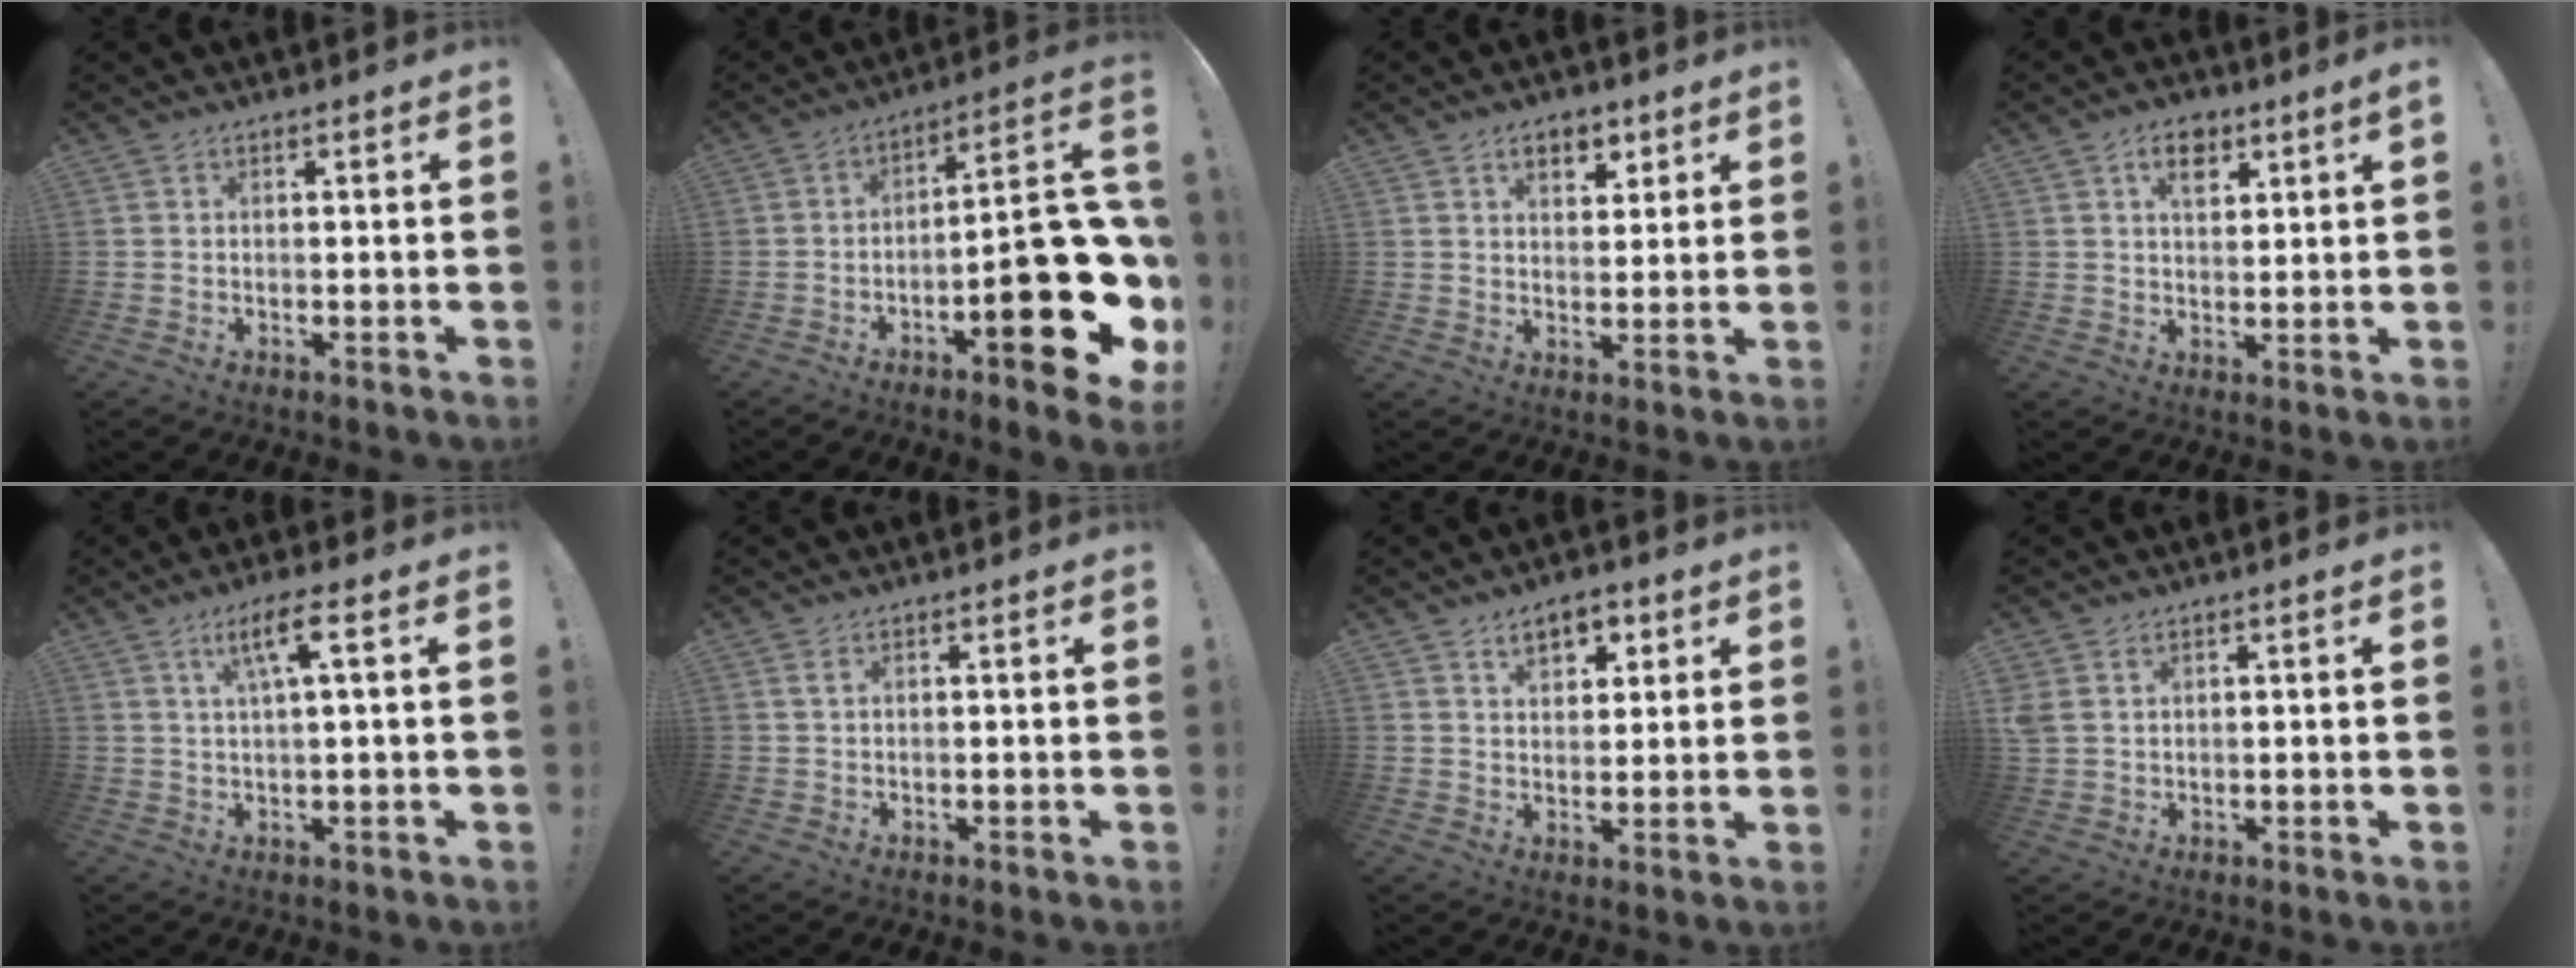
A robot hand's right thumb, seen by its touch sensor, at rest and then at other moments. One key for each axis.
{"total": 22.6, "fx": -7.6, "fy": 6.9, "fz": 20.1, "tx": -0.256, "ty": 0.044, "tz": -0.110}
{"total": 7.2, "fx": 3.9, "fy": 4.4, "fz": 4.2, "tx": -0.057, "ty": -0.010, "tz": 0.067}
{"total": 6.6, "fx": 3.6, "fy": 3.5, "fz": 4.3, "tx": -0.071, "ty": -0.004, "tz": 0.064}
{"total": 7.3, "fx": 2.5, "fy": 0.5, "fz": 6.9, "tx": -0.127, "ty": 0.004, "tz": 0.036}
{"total": 1.2, "fx": 0.5, "fy": 0.2, "fz": 1.0, "tx": -0.015, "ty": -0.002, "tz": 0.008}
{"total": 7.7, "fx": 4.2, "fy": 4.8, "fz": 4.3, "tx": -0.067, "ty": -0.008, "tz": 0.076}
{"total": 2.9, "fx": 1.5, "fy": 1.9, "fz": 1.6, "tx": -0.037, "ty": -0.001, "tz": 0.032}